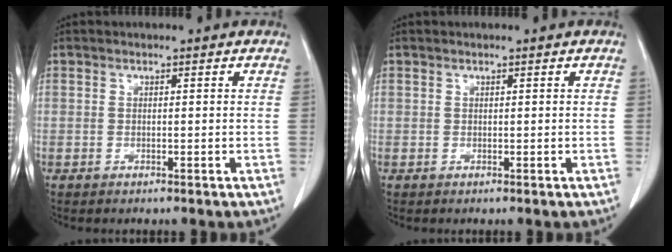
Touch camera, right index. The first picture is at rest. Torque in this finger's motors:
{"motor_torque": [0.00, 0.00, 0.00, 0.00]}